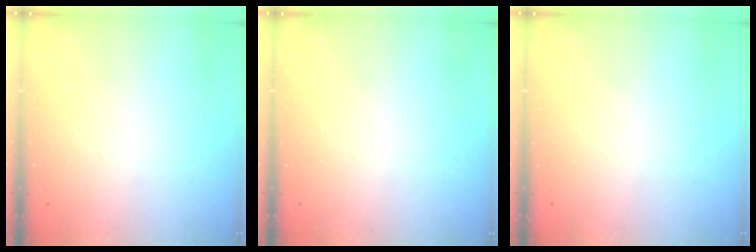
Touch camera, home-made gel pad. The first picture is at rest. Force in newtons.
{"total": 0.0}
{"total": 0.0}